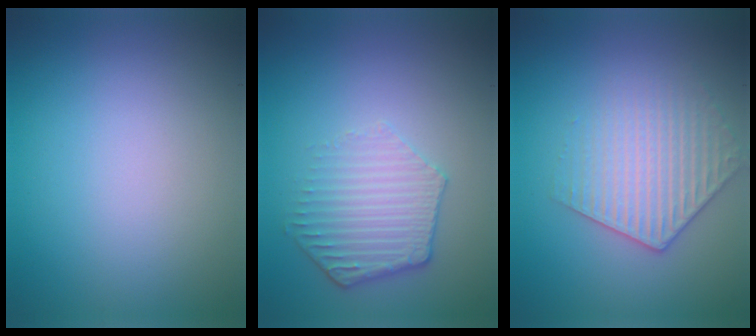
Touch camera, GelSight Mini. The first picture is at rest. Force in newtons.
{"total": 3.2, "press": 3.0, "slide": 1.1}
{"total": 3.3, "press": 3.2, "slide": 1.0}